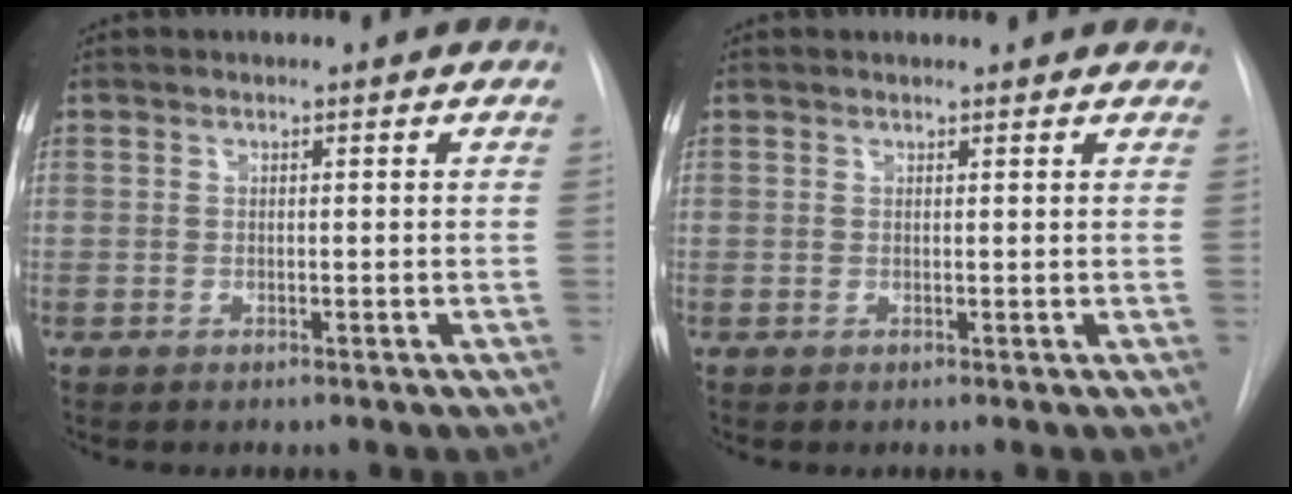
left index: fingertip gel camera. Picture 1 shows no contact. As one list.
[{"total": 4.3, "force": [3.9, 1.2, 1.3], "torque": [-0.015, 0.018, 0.040]}]